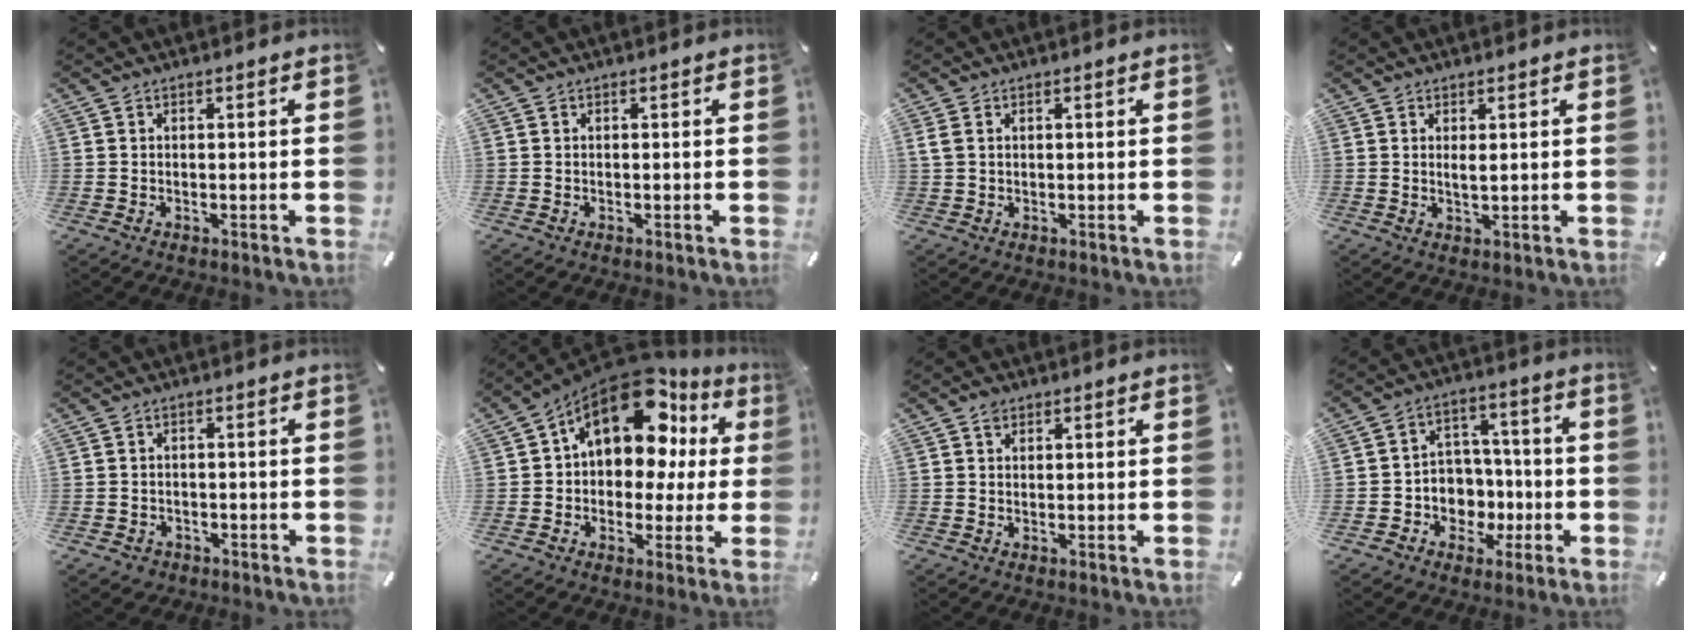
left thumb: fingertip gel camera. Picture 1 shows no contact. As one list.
[{"total": 0.0}, {"total": 1.7, "force": [0.6, 1.2, 1.0], "torque": [-0.021, 0.003, 0.011]}, {"total": 1.8, "force": [0.6, 0.4, 1.7], "torque": [-0.026, -0.004, 0.008]}, {"total": 2.1, "force": [-1.0, 1.8, 0.6], "torque": [-0.010, 0.006, -0.022]}, {"total": 17.7, "force": [8.7, 10.5, 11.4], "torque": [-0.187, -0.056, 0.151]}, {"total": 1.7, "force": [1.1, 1.2, 0.7], "torque": [-0.007, -0.003, 0.018]}, {"total": 9.0, "force": [-2.0, 8.7, 1.5], "torque": [-0.021, 0.013, -0.022]}]